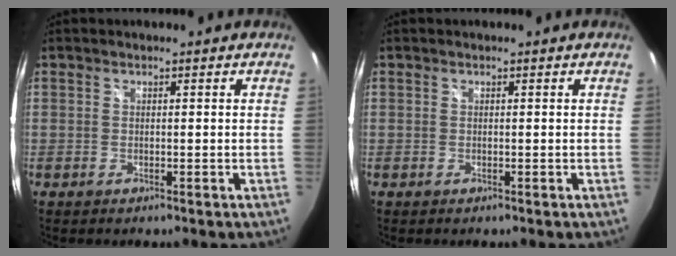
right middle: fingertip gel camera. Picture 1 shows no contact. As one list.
[{"total": 0.0}]